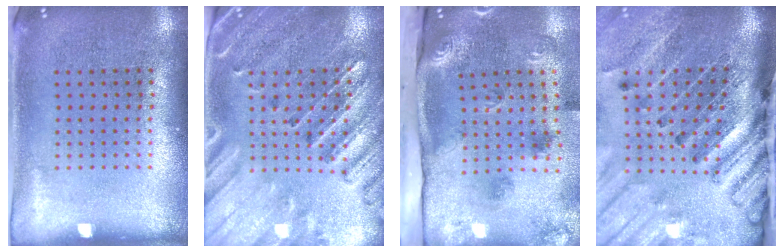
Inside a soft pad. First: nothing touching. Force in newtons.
{"total": 2.9, "press": 2.7, "slide": 1.1}
{"total": 3.2, "press": 2.1, "slide": 2.5}
{"total": 4.3, "press": 3.3, "slide": 2.9}